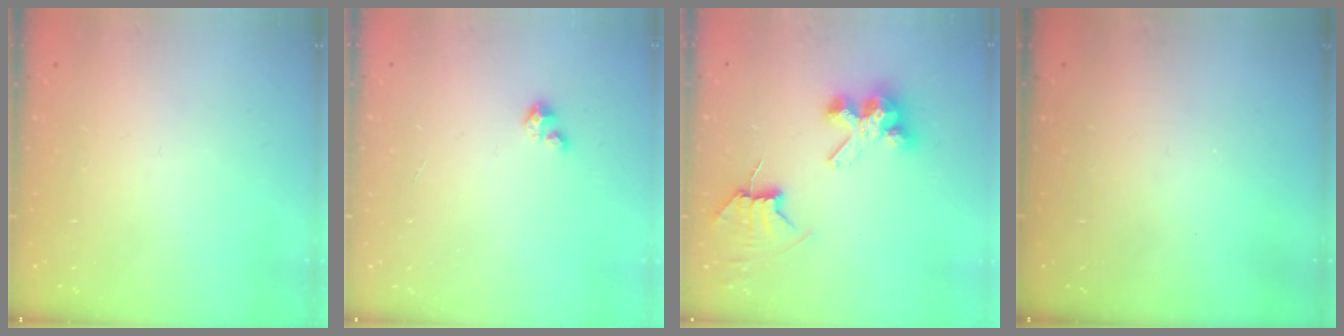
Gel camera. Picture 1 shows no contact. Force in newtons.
{"total": 2.7, "press": 2.7, "slide": 0.2}
{"total": 7.8, "press": 7.7, "slide": 0.6}
{"total": 0.0}